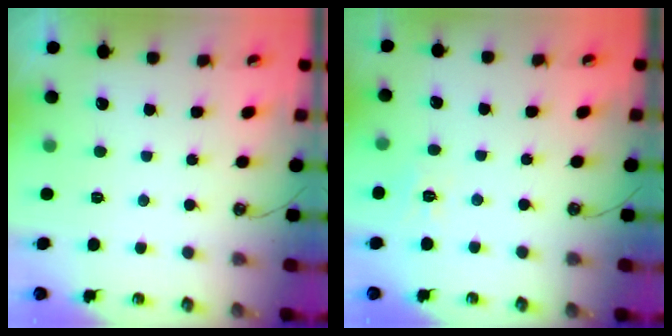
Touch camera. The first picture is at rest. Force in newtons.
{"total": 2.9, "press": 2.9, "slide": 0.3}